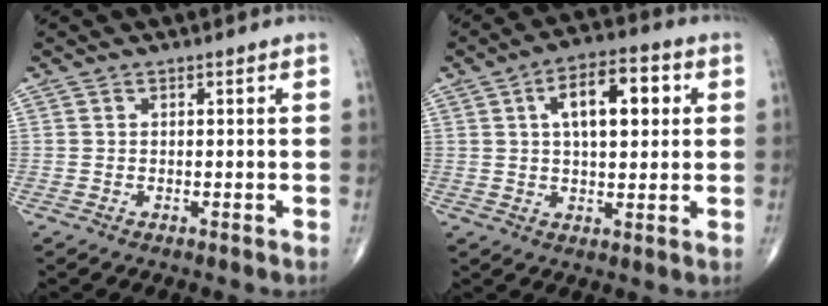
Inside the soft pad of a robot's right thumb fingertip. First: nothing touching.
{"total": 11.6, "force": [3.0, 5.4, 9.8], "torque": [-0.135, 0.011, 0.042]}